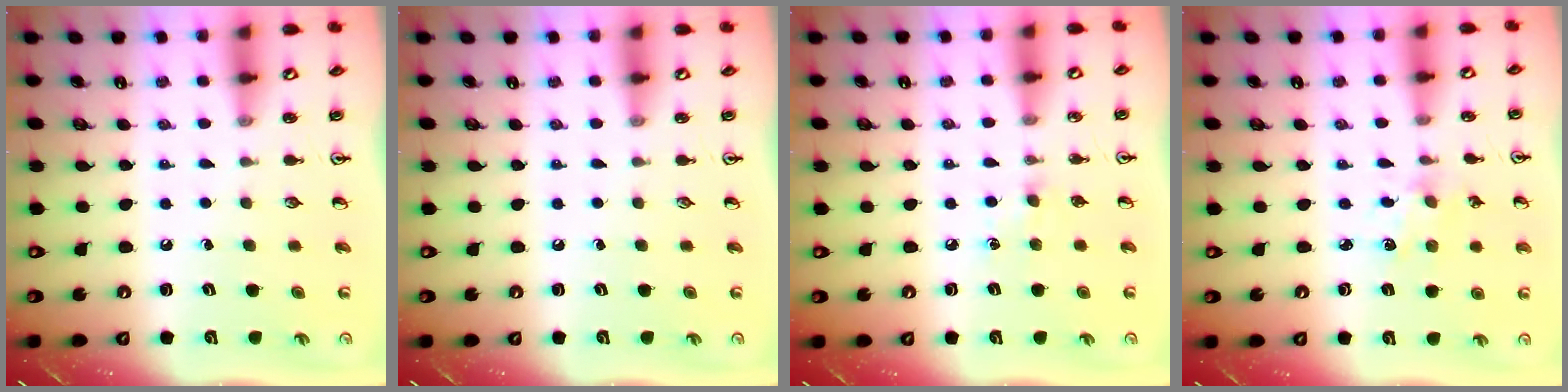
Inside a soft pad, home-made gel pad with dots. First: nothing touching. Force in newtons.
{"total": 0.0}
{"total": 3.7, "press": 3.7, "slide": 0.6}
{"total": 1.6, "press": 1.5, "slide": 0.4}